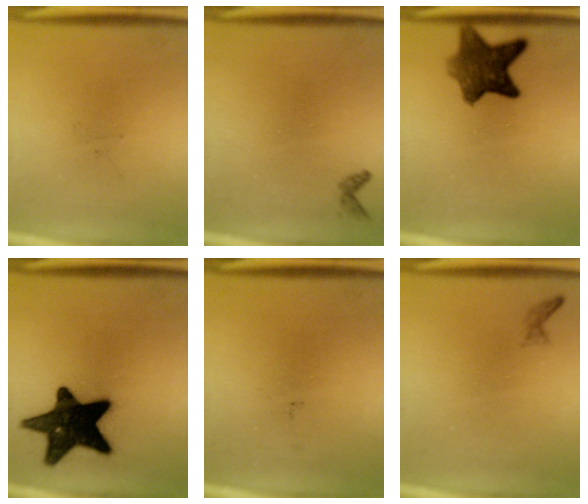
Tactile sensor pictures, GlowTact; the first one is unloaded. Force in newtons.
{"total": 0.7}
{"total": 8.3}
{"total": 17.2}
{"total": 0.0}
{"total": 0.6}